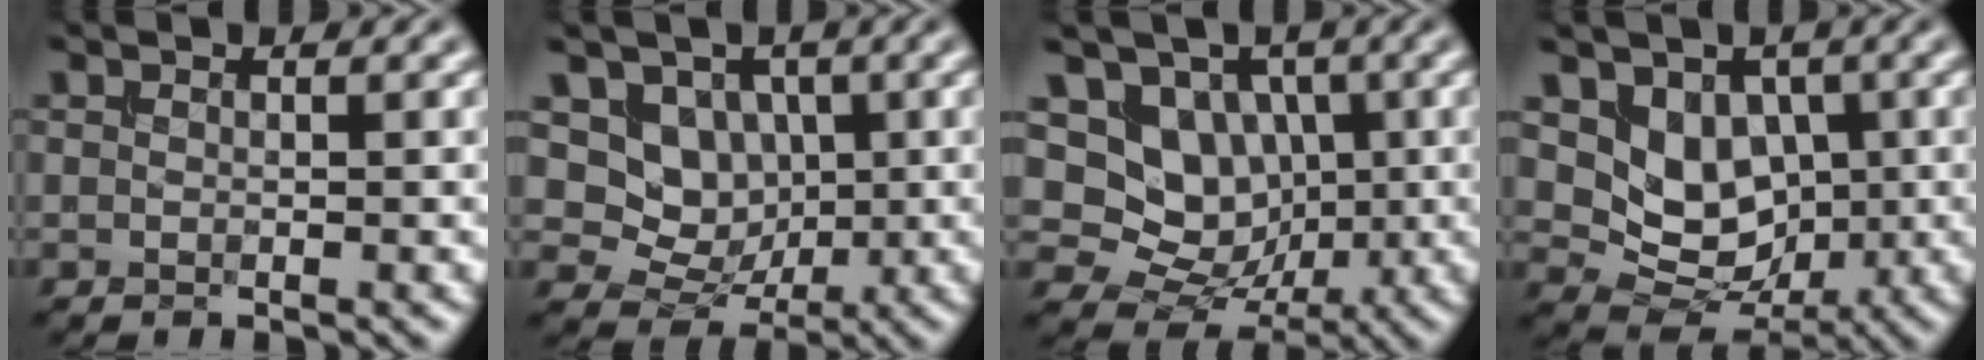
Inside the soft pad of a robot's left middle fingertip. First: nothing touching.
{"total": 5.3, "force": [1.1, 4.4, 2.6], "torque": [-0.038, -0.011, 0.007]}
{"total": 8.1, "force": [1.4, 6.8, 4.1], "torque": [-0.057, 0.008, -0.001]}
{"total": 5.8, "force": [1.0, 4.7, 3.3], "torque": [-0.055, -0.013, 0.015]}